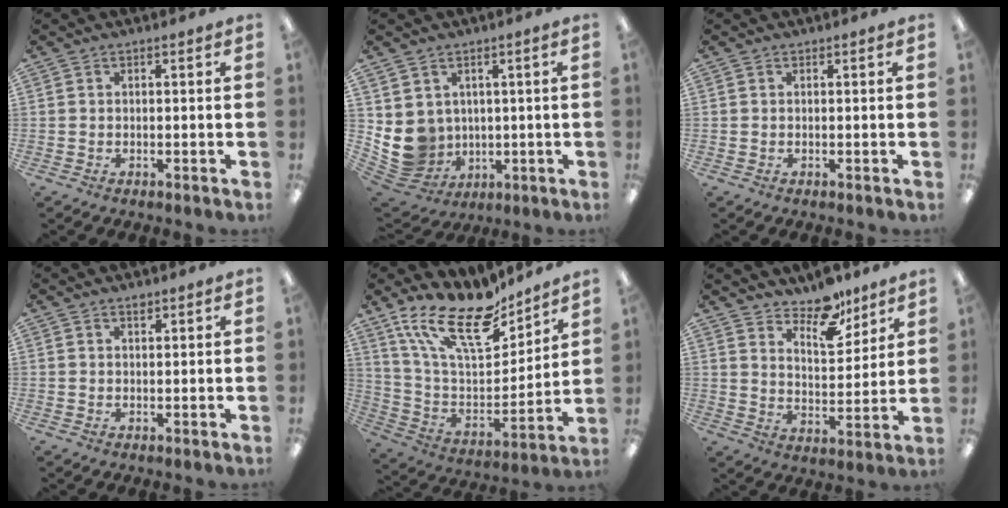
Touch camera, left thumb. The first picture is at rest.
{"total": 9.0, "force": [1.0, 8.6, 2.5], "torque": [-0.085, -0.019, 0.029]}
{"total": 0.0}
{"total": 1.0, "force": [0.9, 0.3, 0.3], "torque": [-0.007, 0.001, 0.017]}
{"total": 21.8, "force": [16.0, 8.2, 12.3], "torque": [-0.243, -0.106, 0.284]}
{"total": 11.0, "force": [9.3, 4.6, 3.8], "torque": [-0.041, -0.069, 0.168]}